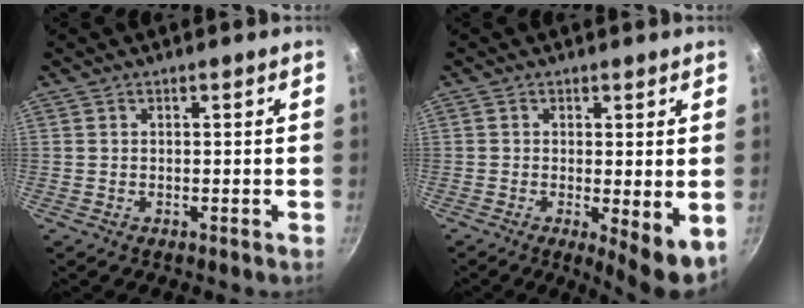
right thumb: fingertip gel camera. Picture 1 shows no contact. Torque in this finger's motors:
{"motor_torque": [0.07, 0.57, 0.16, -0.26, 0.05]}